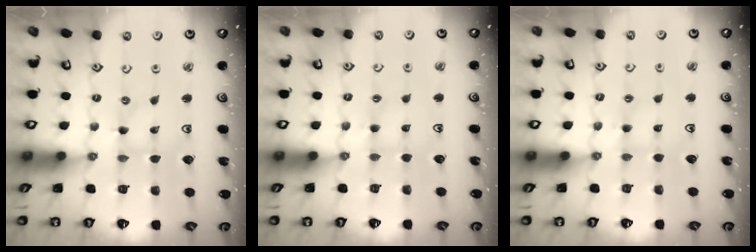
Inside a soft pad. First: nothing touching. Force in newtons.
{"total": 2.7, "press": 2.7, "slide": 0.5}
{"total": 2.7, "press": 2.7, "slide": 0.5}